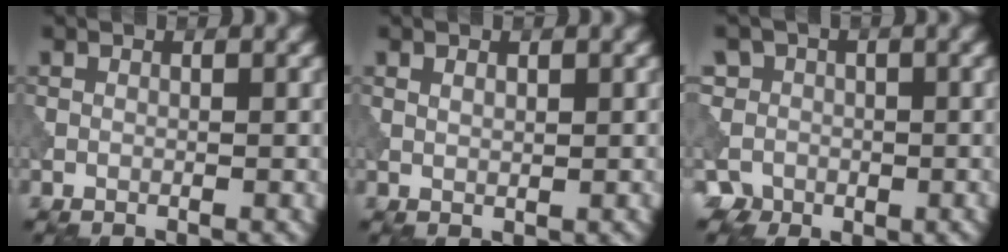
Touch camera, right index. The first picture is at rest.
{"total": 0.8, "force": [0.5, 0.5, 0.5], "torque": [-0.011, 0.000, 0.011]}
{"total": 6.4, "force": [-1.5, 6.2, 0.9], "torque": [-0.022, 0.015, -0.059]}